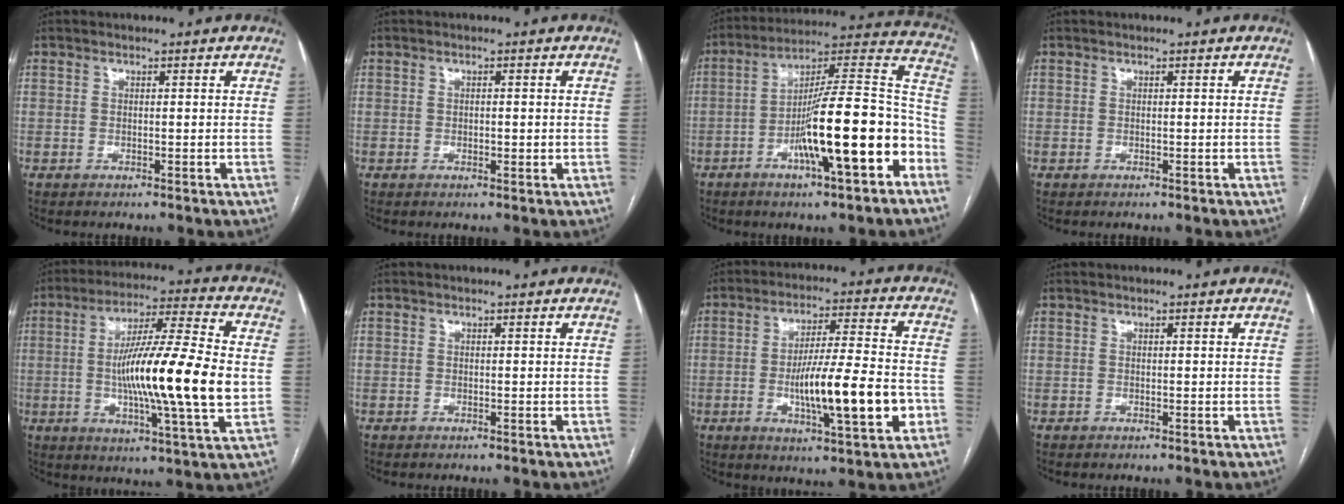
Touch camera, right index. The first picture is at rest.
{"total": 1.3, "force": [-0.1, 0.6, 1.1], "torque": [-0.019, -0.001, -0.001]}
{"total": 19.5, "force": [-7.5, 2.7, 17.8], "torque": [-0.256, 0.017, -0.117]}
{"total": 0.0}
{"total": 19.3, "force": [-0.9, 0.9, 19.2], "torque": [-0.325, -0.005, -0.022]}
{"total": 0.0}
{"total": 14.6, "force": [-3.3, 1.8, 14.1], "torque": [-0.234, -0.003, -0.051]}
{"total": 0.0}